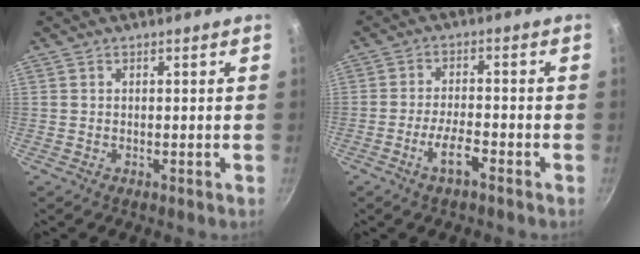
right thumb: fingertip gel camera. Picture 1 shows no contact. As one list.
[{"total": 5.3, "force": [-3.1, 1.4, 4.1], "torque": [-0.076, 0.021, -0.058]}]